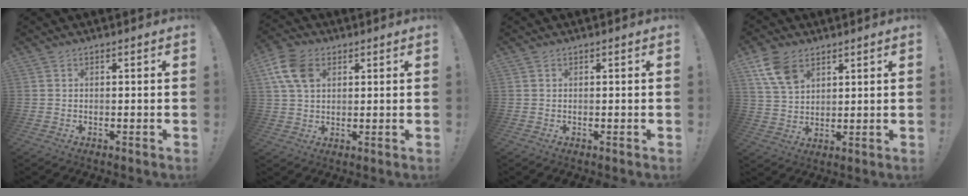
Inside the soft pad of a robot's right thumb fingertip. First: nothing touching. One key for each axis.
{"total": 11.3, "fx": 4.0, "fy": 7.9, "fz": 6.9, "tx": -0.130, "ty": -0.002, "tz": 0.080}
{"total": 0.0}
{"total": 10.0, "fx": 5.7, "fy": 6.2, "fz": 5.4, "tx": -0.104, "ty": -0.021, "tz": 0.113}